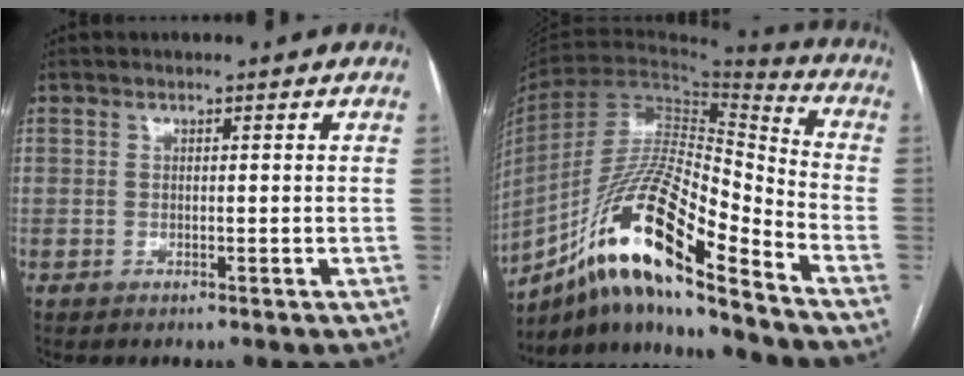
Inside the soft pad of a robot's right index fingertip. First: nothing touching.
{"total": 19.8, "force": [-12.3, 2.4, 15.3], "torque": [-0.303, -0.007, -0.223]}